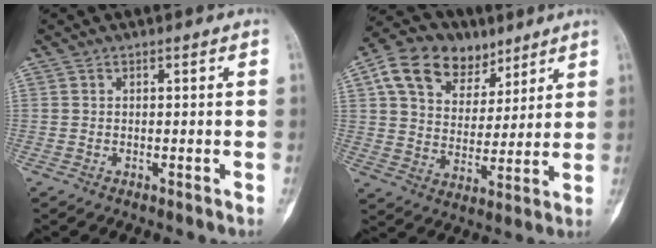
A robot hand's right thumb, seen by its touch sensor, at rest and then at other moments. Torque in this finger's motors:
{"motor_torque": [-1.41, 1.87, 0.23, 0.04, 0.09]}